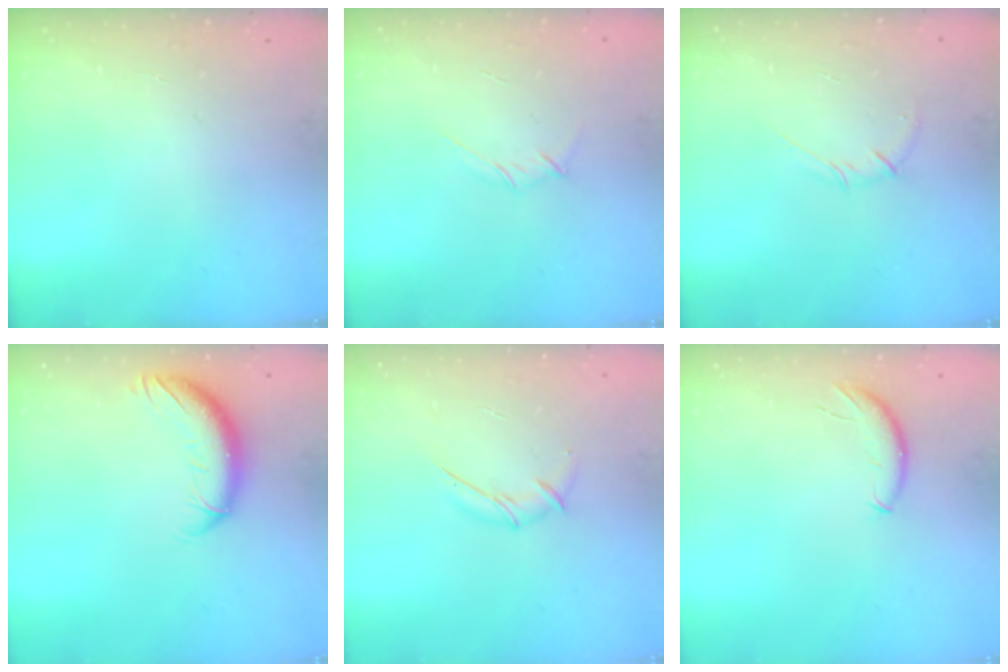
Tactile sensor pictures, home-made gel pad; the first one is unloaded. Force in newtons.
{"total": 2.6, "press": 2.5, "slide": 0.8}
{"total": 4.0, "press": 3.8, "slide": 1.1}
{"total": 10.6, "press": 10.4, "slide": 2.0}
{"total": 7.2, "press": 7.2, "slide": 1.0}
{"total": 7.3, "press": 7.2, "slide": 0.6}